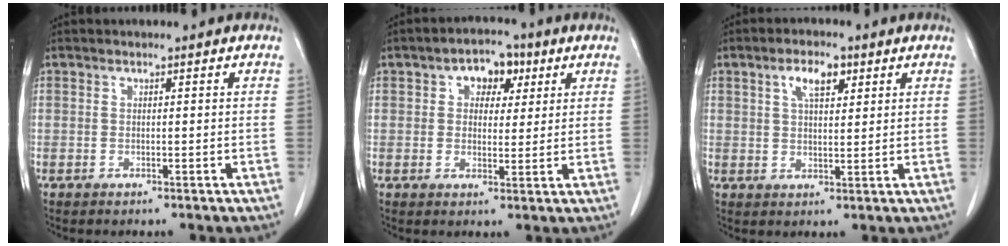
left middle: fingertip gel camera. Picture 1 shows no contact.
{"total": 5.6, "force": [2.4, 3.6, 3.6], "torque": [-0.048, 0.019, 0.034]}
{"total": 4.9, "force": [2.4, 1.9, 3.7], "torque": [-0.070, 0.007, 0.043]}